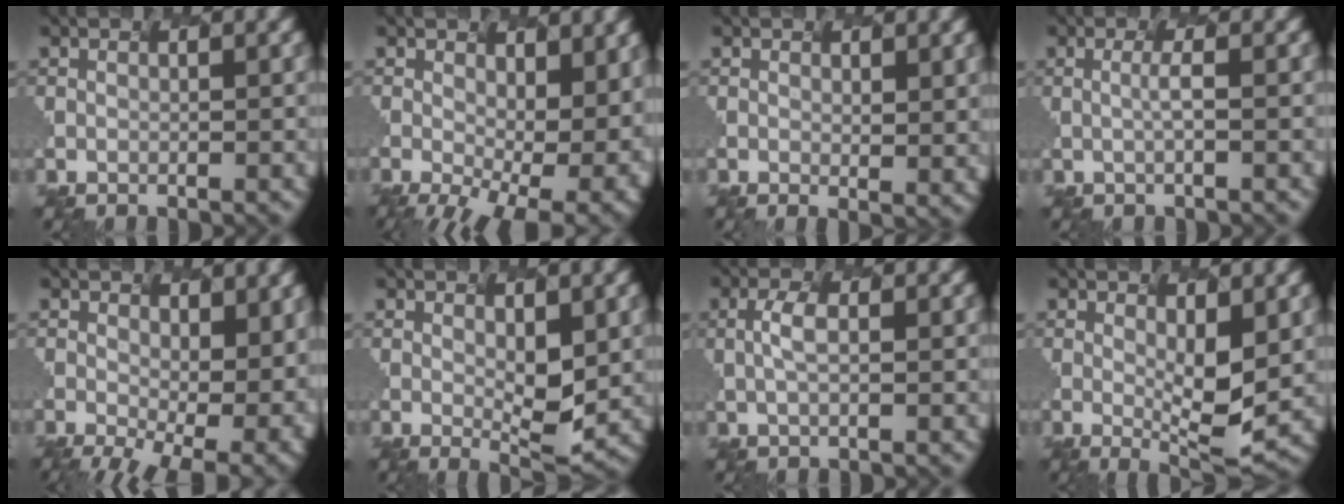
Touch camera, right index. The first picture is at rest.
{"total": 8.3, "force": [-1.0, 3.1, 7.6], "torque": [-0.122, -0.035, 0.045]}
{"total": 0.7, "force": [0.1, -0.5, 0.4], "torque": [-0.019, -0.019, 0.033]}
{"total": 1.3, "force": [-0.9, -0.9, -0.1], "torque": [-0.025, -0.010, 0.012]}
{"total": 7.3, "force": [-0.6, 2.5, 6.9], "torque": [-0.104, -0.032, 0.044]}
{"total": 1.8, "force": [-0.4, -0.5, 1.7], "torque": [-0.056, -0.025, 0.028]}
{"total": 1.2, "force": [-0.9, -0.7, 0.2], "torque": [-0.034, -0.007, 0.017]}
{"total": 3.0, "force": [-0.6, -0.3, 2.9], "torque": [-0.072, -0.029, 0.025]}